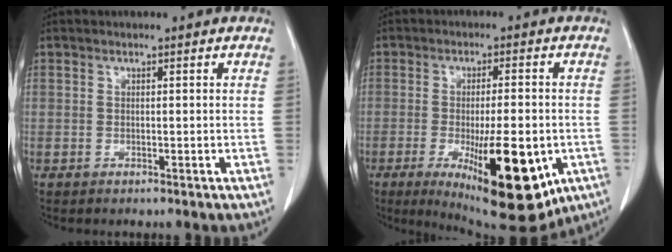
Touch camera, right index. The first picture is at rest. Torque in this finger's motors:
{"motor_torque": [1.98, -0.15, 0.83, 0.21]}